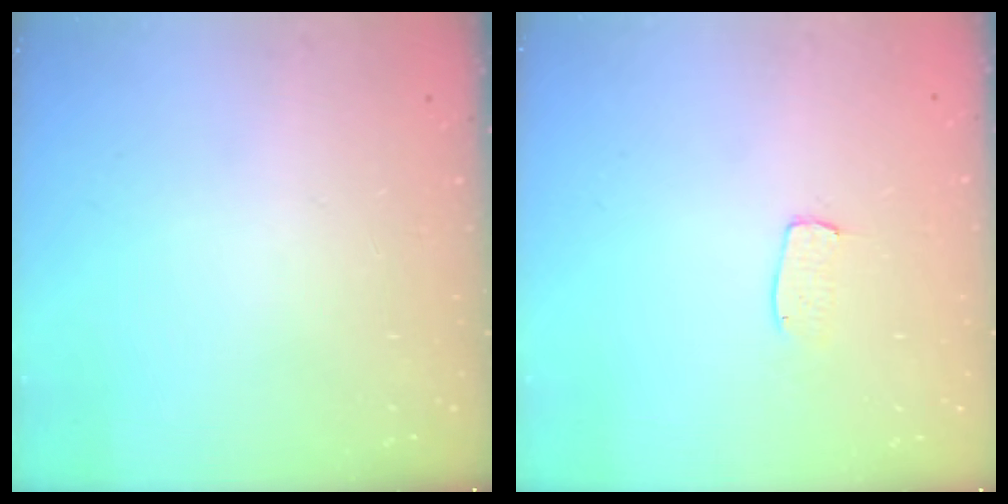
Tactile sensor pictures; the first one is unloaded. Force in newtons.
{"total": 3.3, "press": 3.3, "slide": 0.2}